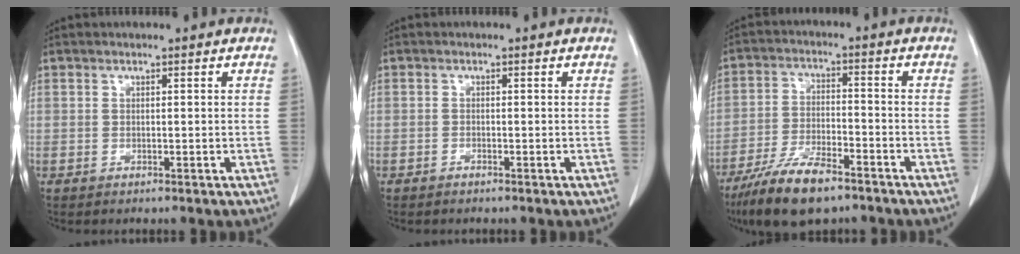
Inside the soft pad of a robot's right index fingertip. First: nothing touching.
{"total": 0.5, "force": [-0.5, 0.1, 0.1], "torque": [-0.007, -0.001, -0.009]}
{"total": 11.6, "force": [-8.4, 3.0, 7.4], "torque": [-0.141, -0.019, -0.149]}